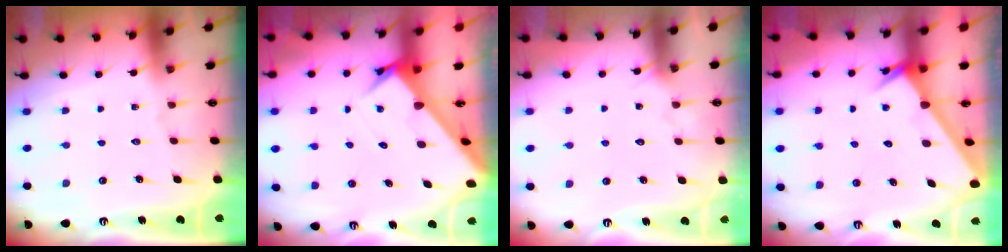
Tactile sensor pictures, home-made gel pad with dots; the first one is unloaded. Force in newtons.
{"total": 3.9, "press": 3.9, "slide": 0.3}
{"total": 3.6, "press": 3.6, "slide": 0.2}
{"total": 2.6, "press": 2.6, "slide": 0.1}